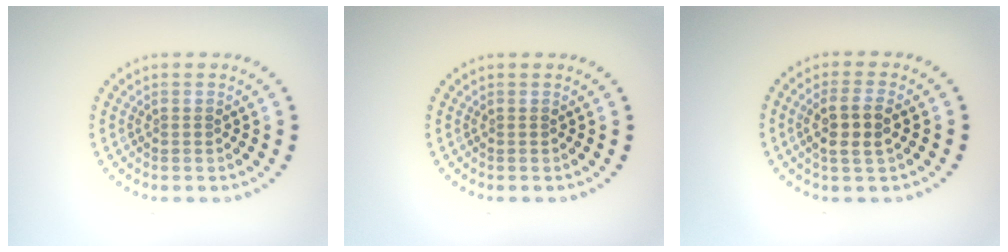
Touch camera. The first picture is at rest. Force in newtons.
{"total": 0.0}
{"total": 3.0, "press": 2.7, "slide": 1.2}